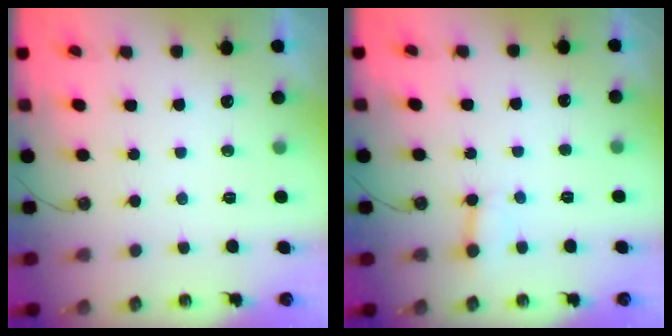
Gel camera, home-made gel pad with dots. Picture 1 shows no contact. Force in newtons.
{"total": 2.7, "press": 2.6, "slide": 0.6}